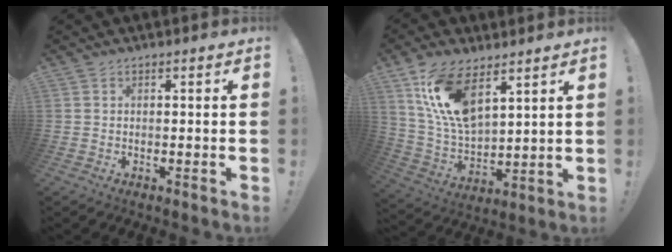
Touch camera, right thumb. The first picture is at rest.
{"total": 15.3, "force": [9.2, 7.0, 10.0], "torque": [-0.209, -0.046, 0.169]}